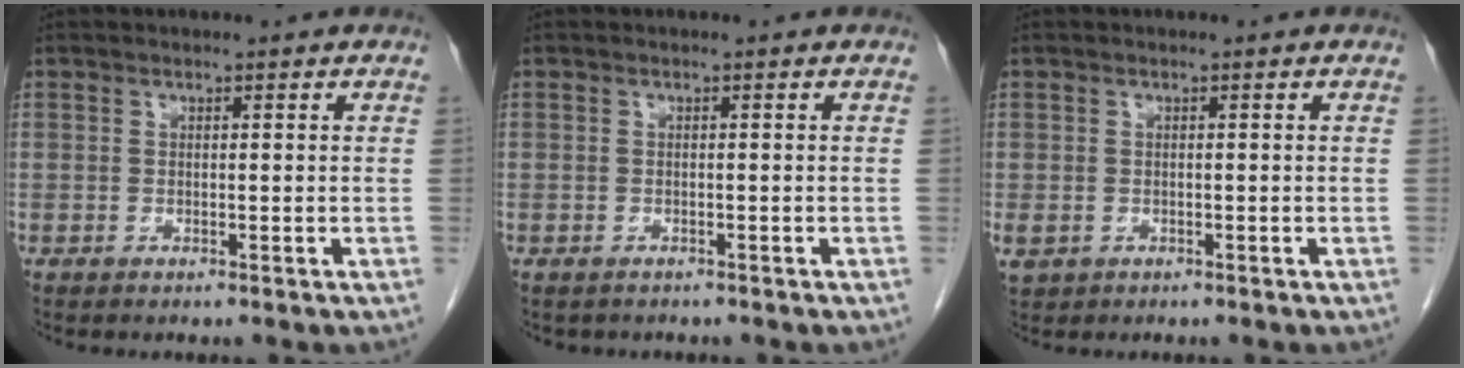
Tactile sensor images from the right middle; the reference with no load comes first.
{"total": 1.1, "force": [-1.0, 0.6, 0.0], "torque": [-0.011, 0.000, -0.013]}
{"total": 2.0, "force": [-0.5, 1.6, 1.0], "torque": [-0.024, -0.003, 0.002]}